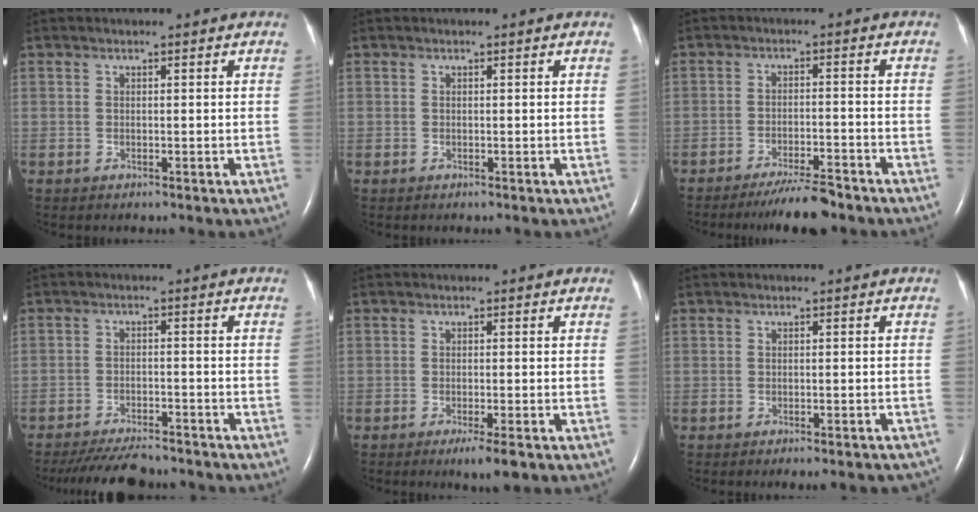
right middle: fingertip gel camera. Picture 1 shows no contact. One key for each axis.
{"total": 0.0}
{"total": 6.3, "fx": -5.4, "fy": 0.5, "fz": 3.2, "tx": -0.055, "ty": -0.014, "tz": -0.092}
{"total": 9.4, "fx": -8.6, "fy": 1.8, "fz": 3.5, "tx": -0.057, "ty": -0.016, "tz": -0.129}
{"total": 3.1, "fx": -1.8, "fy": 0.1, "fz": 2.5, "tx": -0.040, "ty": -0.010, "tz": -0.027}
{"total": 7.2, "fx": -6.6, "fy": 1.6, "fz": 2.5, "tx": -0.019, "ty": -0.003, "tz": -0.067}